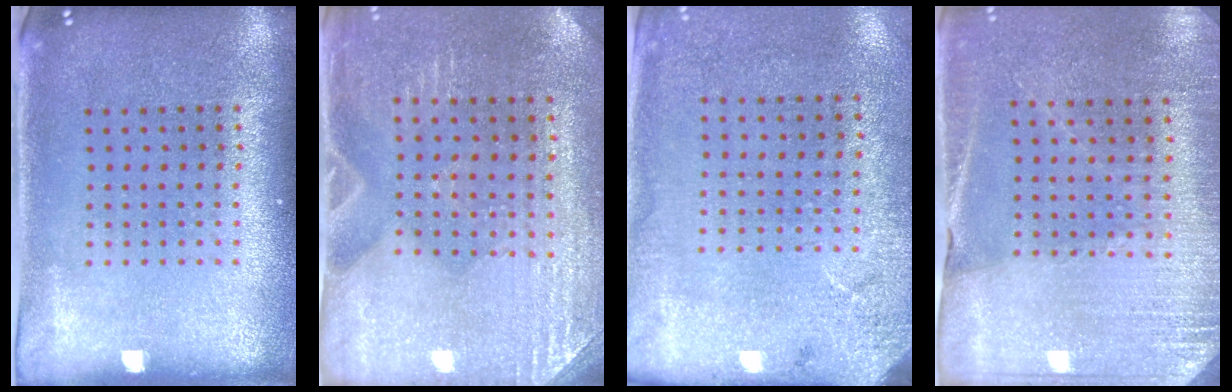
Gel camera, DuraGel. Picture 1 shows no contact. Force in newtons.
{"total": 3.0, "press": 2.9, "slide": 0.7}
{"total": 2.7, "press": 2.2, "slide": 1.5}
{"total": 2.7, "press": 2.7, "slide": 0.6}